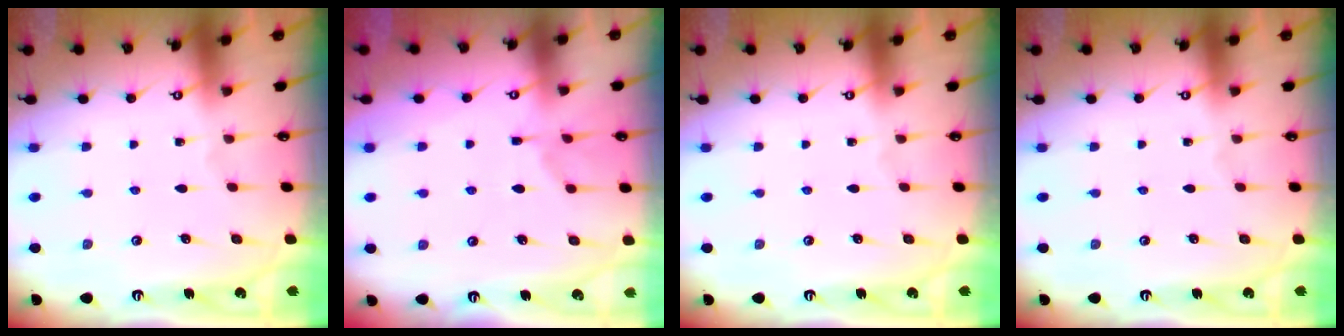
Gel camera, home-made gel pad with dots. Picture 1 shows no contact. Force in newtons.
{"total": 1.6, "press": 0.8, "slide": 1.4}
{"total": 0.0}
{"total": 0.0}